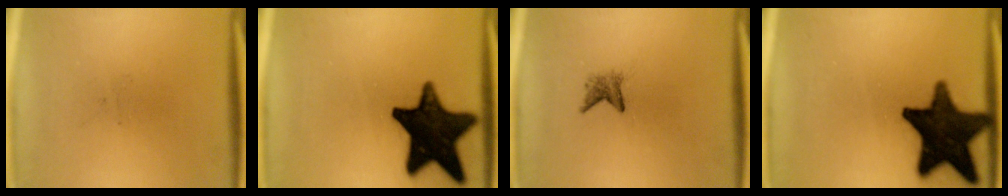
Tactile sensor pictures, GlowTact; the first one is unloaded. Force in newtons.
{"total": 17.5}
{"total": 1.8}
{"total": 17.9}